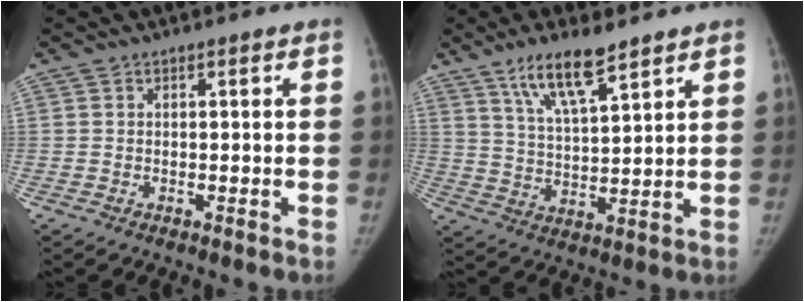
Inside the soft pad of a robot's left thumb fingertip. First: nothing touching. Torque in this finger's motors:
{"motor_torque": [0.17, 0.02, 0.98, -0.73, 0.07]}